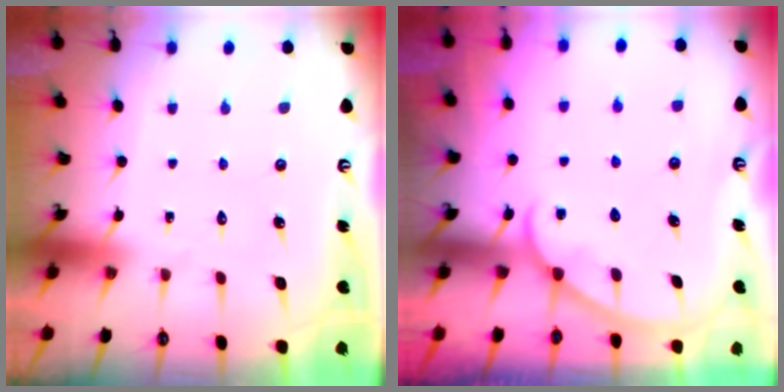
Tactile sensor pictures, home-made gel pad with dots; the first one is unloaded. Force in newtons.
{"total": 3.2, "press": 3.2, "slide": 0.1}